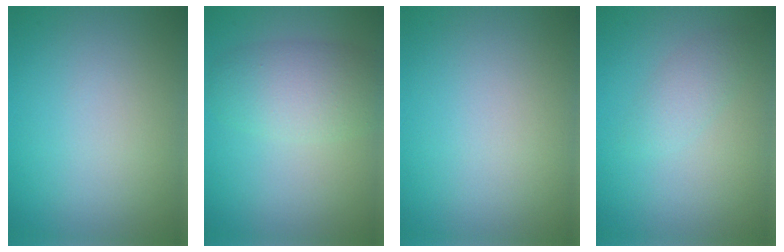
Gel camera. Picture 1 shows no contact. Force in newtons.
{"total": 4.8, "press": 4.8, "slide": 0.3}
{"total": 0.0}
{"total": 1.8, "press": 1.8, "slide": 0.1}